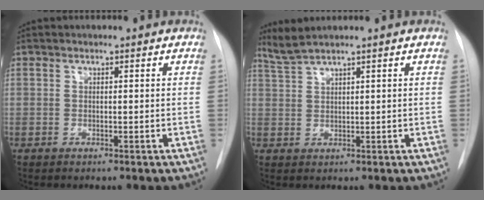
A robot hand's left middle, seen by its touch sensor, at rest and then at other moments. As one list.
[{"total": 2.9, "force": [2.6, -0.7, 1.1], "torque": [-0.034, 0.011, 0.063]}]